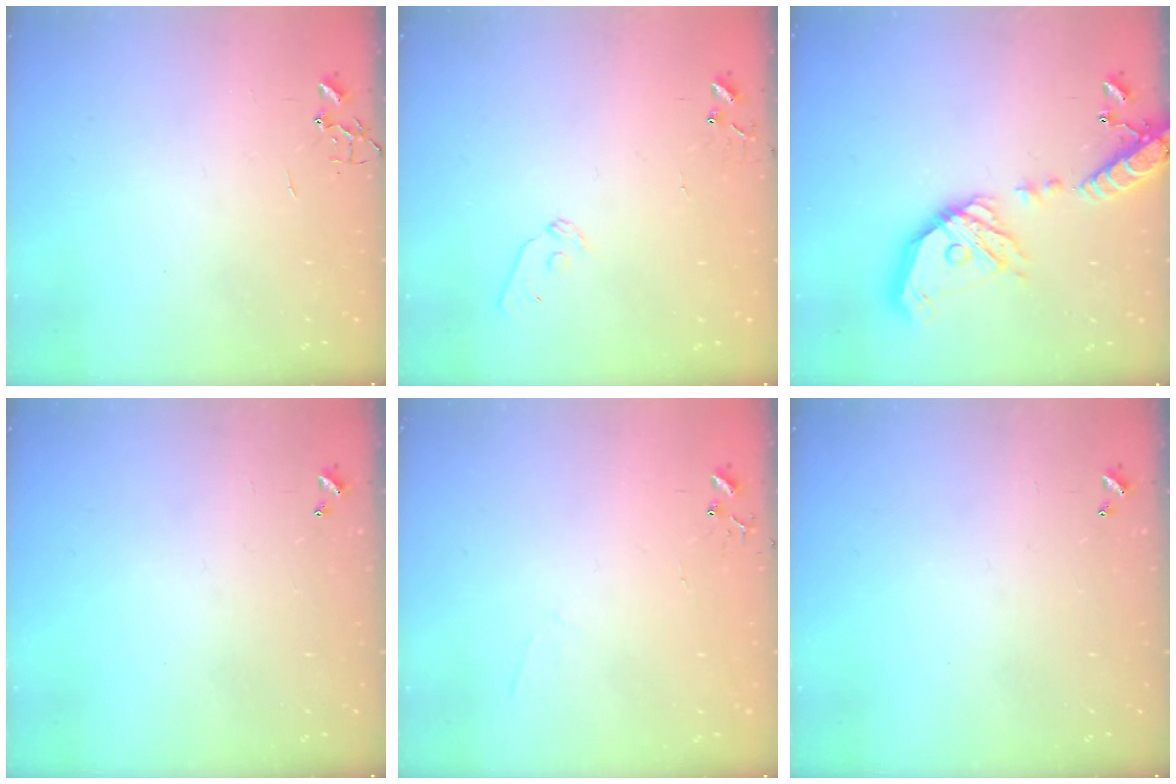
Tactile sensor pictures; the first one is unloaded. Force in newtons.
{"total": 7.2, "press": 7.2, "slide": 0.5}
{"total": 21.8, "press": 21.5, "slide": 3.7}
{"total": 0.0}
{"total": 4.4, "press": 4.4, "slide": 0.4}
{"total": 0.0}